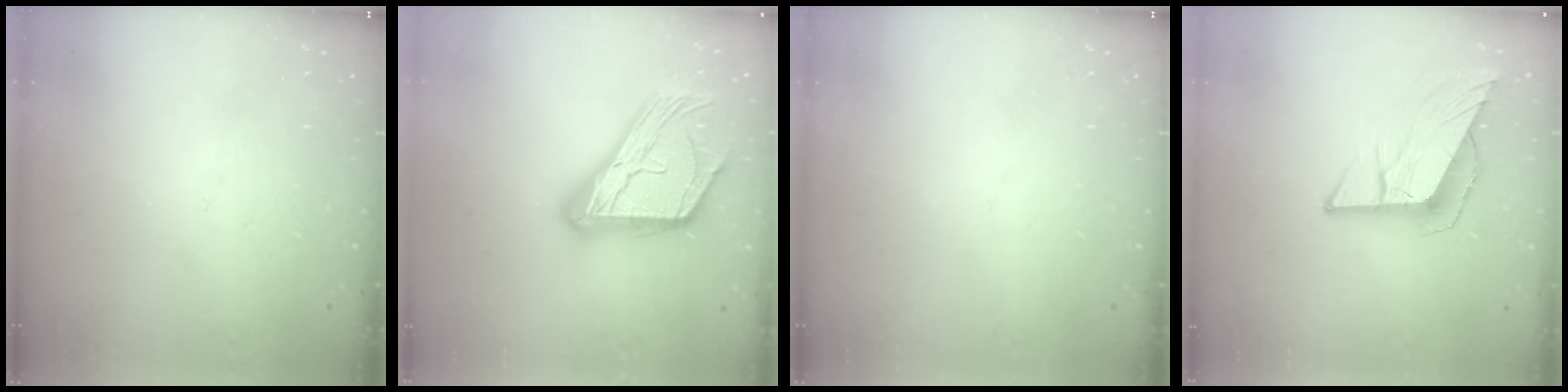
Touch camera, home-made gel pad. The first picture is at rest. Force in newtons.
{"total": 23.5, "press": 23.4, "slide": 2.1}
{"total": 0.0}
{"total": 9.3, "press": 9.2, "slide": 1.6}